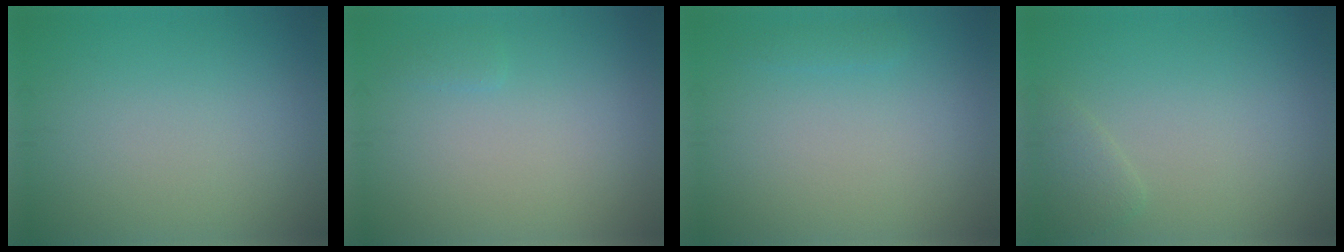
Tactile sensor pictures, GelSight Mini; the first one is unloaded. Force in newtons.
{"total": 0.6, "press": 0.6, "slide": 0.1}
{"total": 0.7, "press": 0.7, "slide": 0.1}
{"total": 1.3, "press": 1.3, "slide": 0.2}